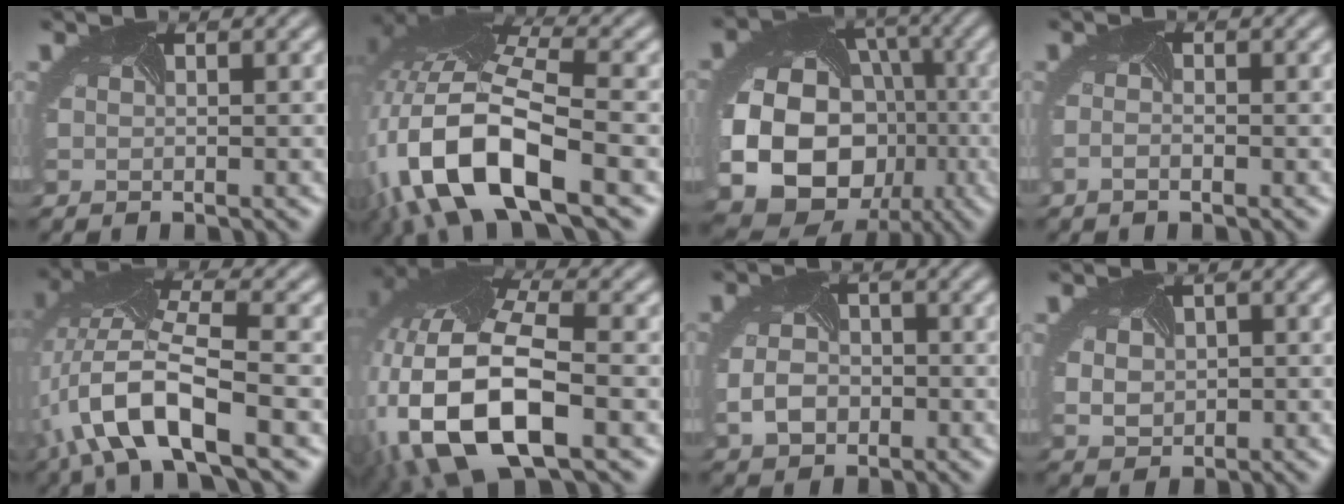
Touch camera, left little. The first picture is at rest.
{"total": 14.3, "force": [-4.6, 6.2, 12.1], "torque": [-0.267, -0.002, -0.077]}
{"total": 20.7, "force": [-4.7, 17.8, 9.4], "torque": [-0.228, -0.053, -0.077]}
{"total": 1.0, "force": [-0.9, -0.2, 0.2], "torque": [-0.012, -0.009, -0.010]}
{"total": 9.9, "force": [-4.0, 3.2, 8.5], "torque": [-0.183, -0.001, -0.076]}
{"total": 14.6, "force": [-4.5, 7.0, 12.0], "torque": [-0.264, -0.006, -0.077]}
{"total": 2.6, "force": [-1.1, 1.9, 1.5], "torque": [-0.041, -0.009, -0.017]}
{"total": 2.4, "force": [0.1, 2.1, 1.1], "torque": [-0.030, 0.001, 0.013]}